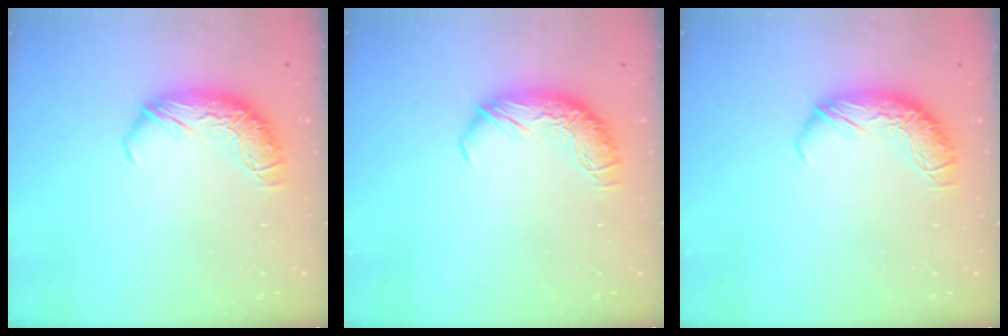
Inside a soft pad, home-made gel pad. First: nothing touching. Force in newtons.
{"total": 0.0}
{"total": 0.0}